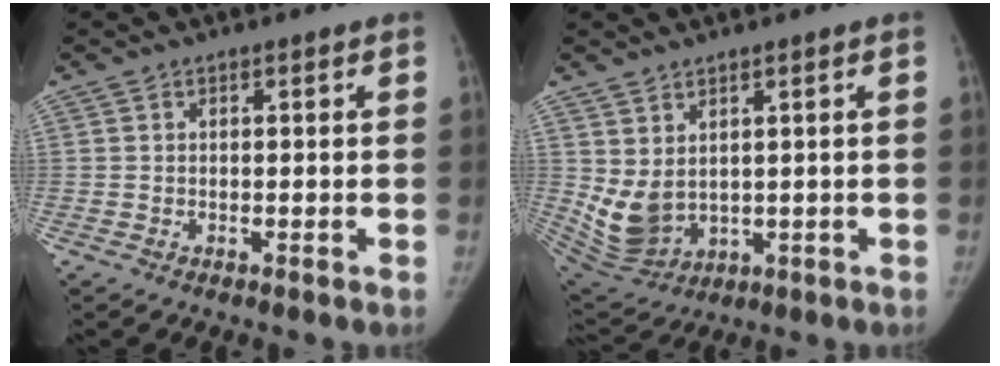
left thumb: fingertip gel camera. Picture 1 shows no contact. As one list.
[{"total": 8.2, "force": [2.0, 5.1, 6.0], "torque": [-0.111, -0.019, 0.063]}]